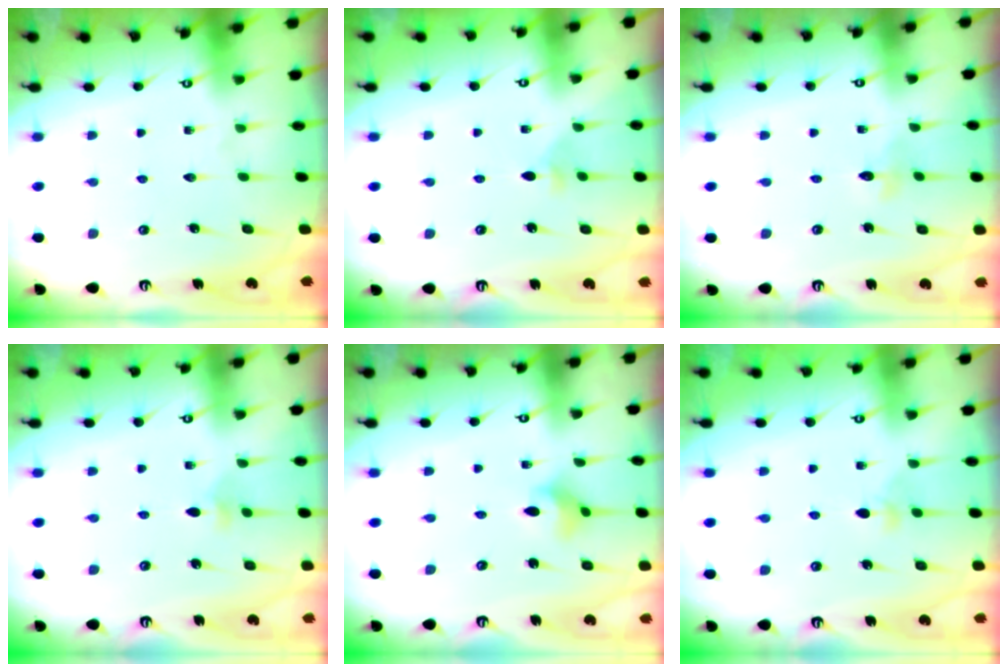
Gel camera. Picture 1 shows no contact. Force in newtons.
{"total": 2.9, "press": 2.8, "slide": 0.8}
{"total": 2.6, "press": 2.6, "slide": 0.3}
{"total": 3.4, "press": 3.3, "slide": 0.9}
{"total": 3.8, "press": 3.8, "slide": 0.5}
{"total": 2.5, "press": 2.4, "slide": 0.6}